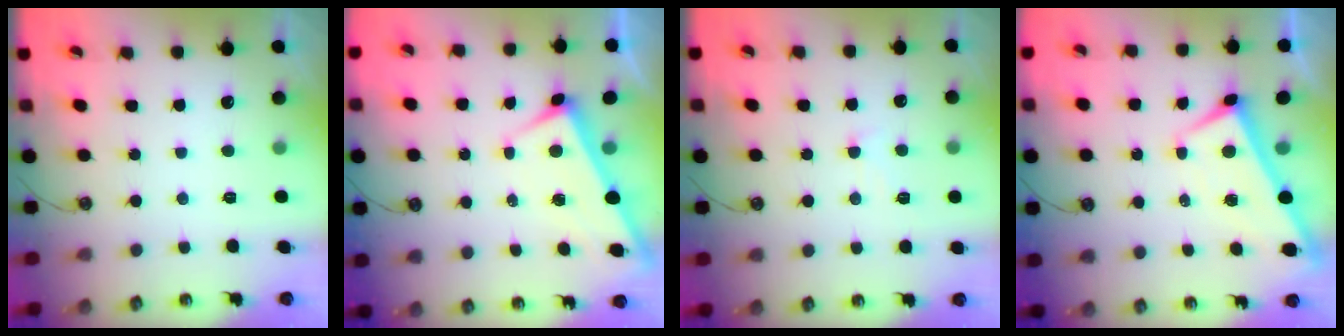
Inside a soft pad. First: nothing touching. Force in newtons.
{"total": 2.7, "press": 2.7, "slide": 0.2}
{"total": 2.5, "press": 2.4, "slide": 0.7}
{"total": 1.9, "press": 1.9, "slide": 0.2}